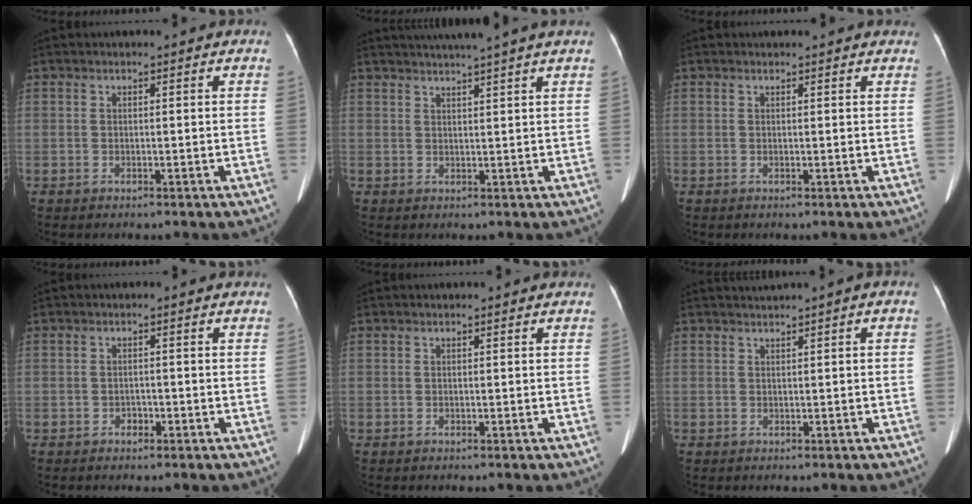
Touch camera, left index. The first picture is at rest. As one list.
[{"total": 5.5, "force": [4.8, -1.2, 2.3], "torque": [-0.030, 0.013, 0.065]}, {"total": 3.2, "force": [2.9, 1.1, 0.7], "torque": [-0.008, 0.019, 0.022]}, {"total": 1.1, "force": [-0.7, 0.8, 0.3], "torque": [-0.005, 0.003, -0.012]}, {"total": 0.0}, {"total": 0.7, "force": [0.4, 0.2, 0.6], "torque": [-0.013, 0.013, 0.010]}]